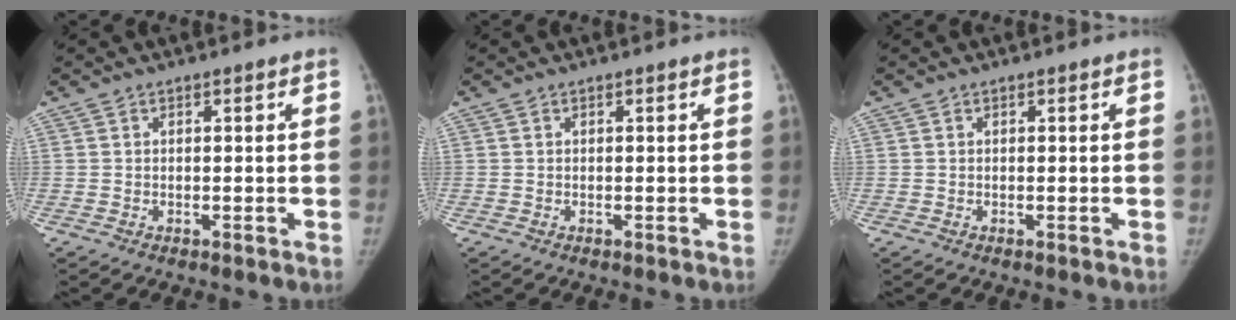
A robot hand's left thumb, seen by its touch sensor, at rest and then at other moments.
{"total": 0.0}
{"total": 0.0}